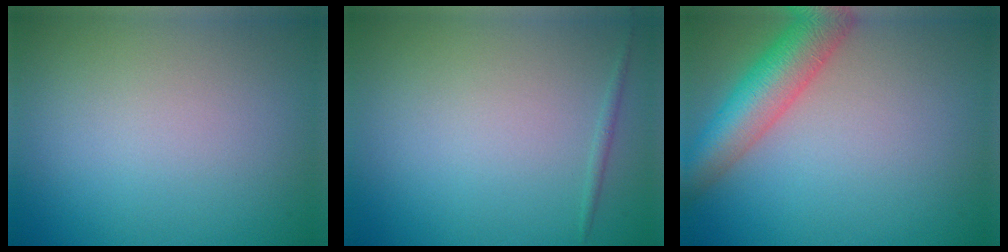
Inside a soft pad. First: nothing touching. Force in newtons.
{"total": 0.6, "press": 0.6, "slide": 0.1}
{"total": 6.5, "press": 6.5, "slide": 0.3}